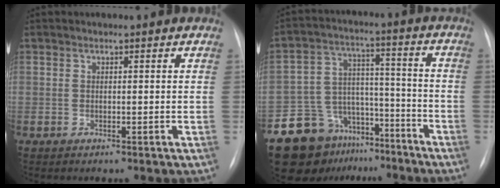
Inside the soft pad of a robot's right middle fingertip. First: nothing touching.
{"total": 13.9, "force": [-9.9, 9.1, 3.6], "torque": [-0.058, 0.071, -0.156]}